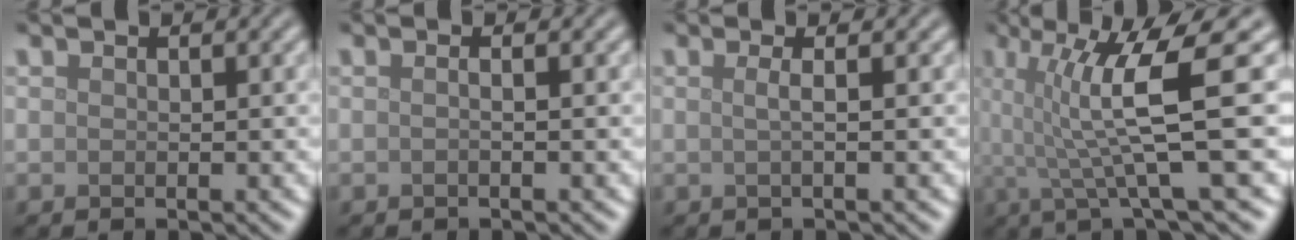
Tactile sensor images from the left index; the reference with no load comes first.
{"total": 1.2, "force": [0.1, 0.5, 1.1], "torque": [-0.006, -0.006, -0.014]}
{"total": 1.5, "force": [0.1, 0.6, 1.4], "torque": [-0.021, 0.001, -0.008]}
{"total": 7.5, "force": [0.8, 1.1, 7.4], "torque": [-0.128, 0.005, 0.012]}